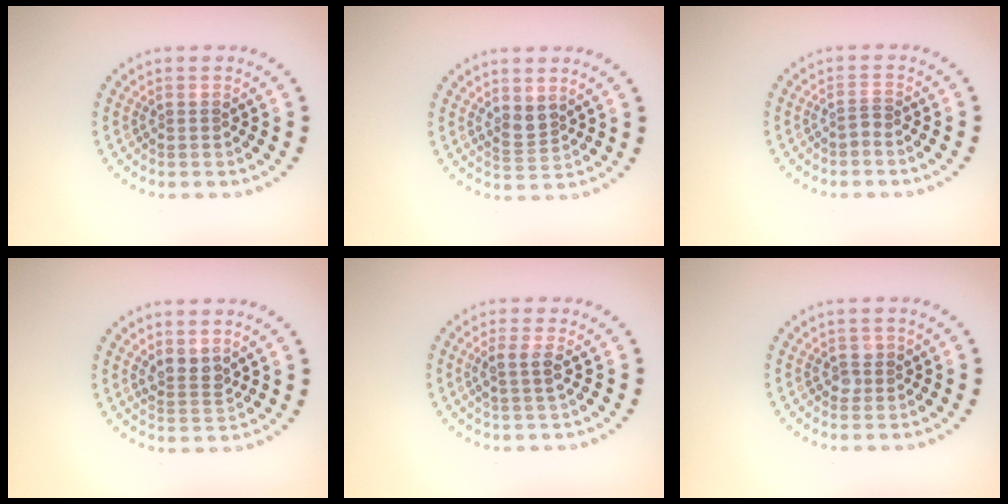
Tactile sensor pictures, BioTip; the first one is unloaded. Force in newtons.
{"total": 1.8, "press": 1.5, "slide": 1.1}
{"total": 0.7, "press": 0.4, "slide": 0.6}
{"total": 2.0, "press": 1.7, "slide": 1.2}
{"total": 1.8, "press": 1.5, "slide": 0.9}
{"total": 1.0, "press": 0.9, "slide": 0.3}